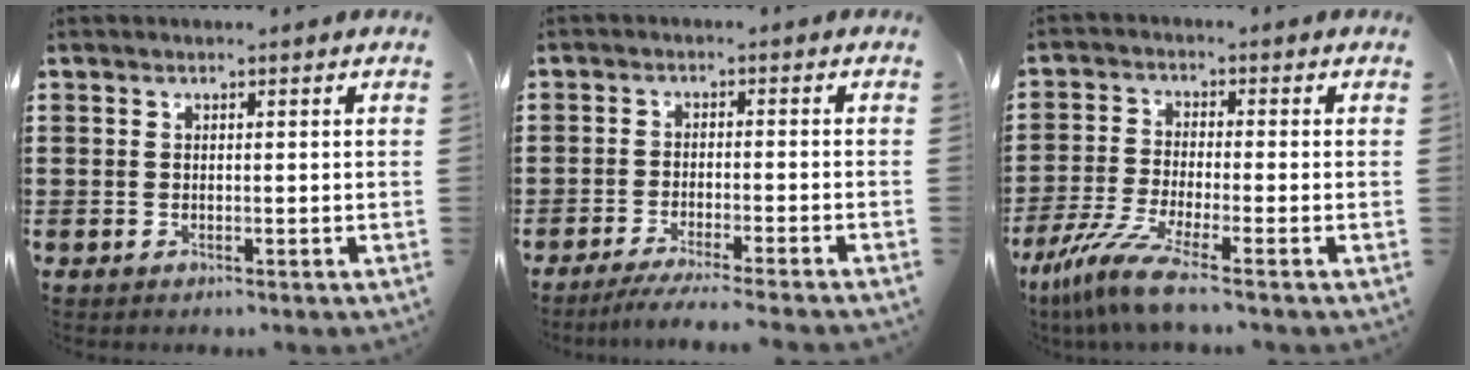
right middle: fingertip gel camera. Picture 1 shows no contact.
{"total": 3.5, "force": [-3.1, -0.5, 1.5], "torque": [-0.026, -0.007, -0.060]}
{"total": 6.8, "force": [-4.9, 0.1, 4.8], "torque": [-0.121, -0.028, -0.098]}